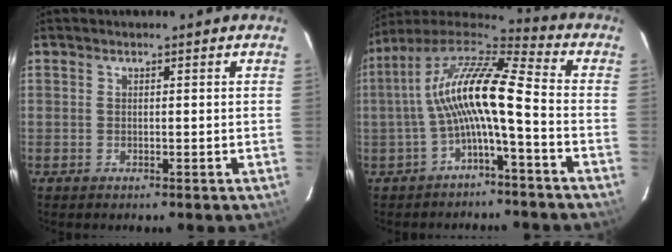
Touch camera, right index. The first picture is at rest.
{"total": 13.6, "force": [-2.0, 2.0, 13.3], "torque": [-0.258, 0.020, -0.044]}